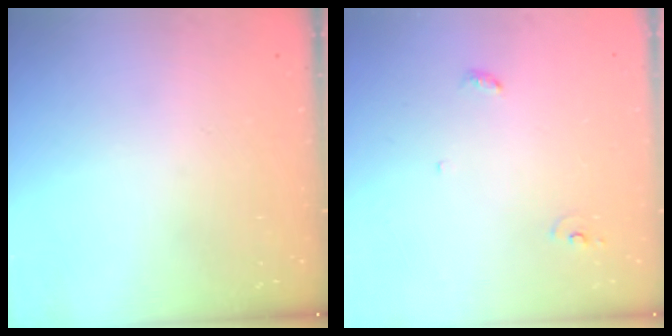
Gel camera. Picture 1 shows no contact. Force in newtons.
{"total": 3.6, "press": 3.6, "slide": 0.2}